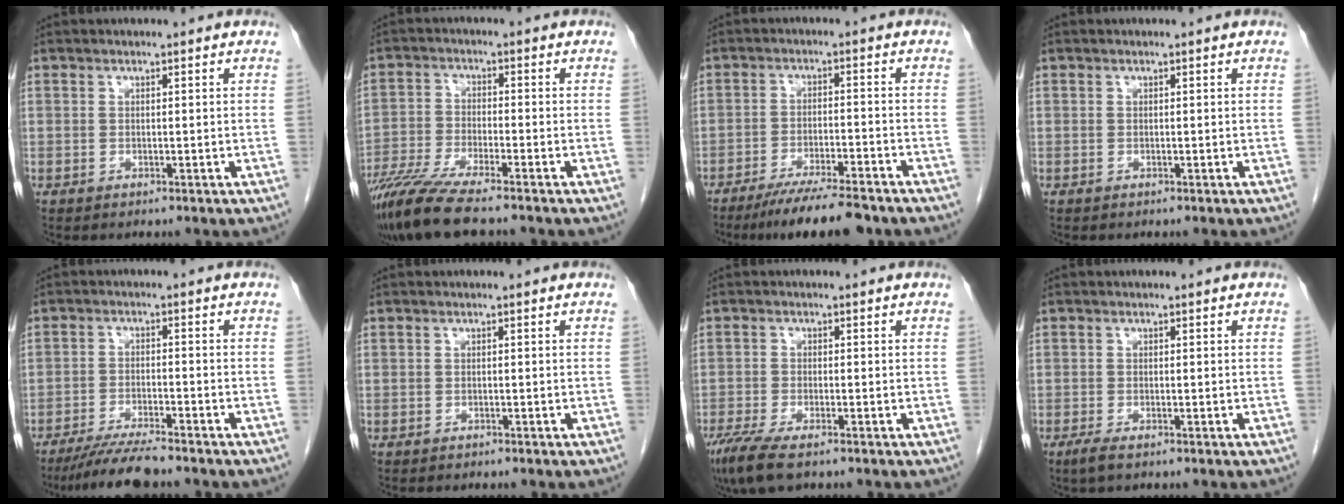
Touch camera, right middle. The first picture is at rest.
{"total": 9.2, "force": [-7.5, 0.1, 5.4], "torque": [-0.101, -0.029, -0.135]}
{"total": 10.3, "force": [-8.5, 0.8, 5.8], "torque": [-0.086, -0.023, -0.134]}
{"total": 0.0}
{"total": 6.6, "force": [-5.6, -0.1, 3.3], "torque": [-0.056, -0.020, -0.100]}
{"total": 0.5, "force": [-0.5, 0.1, 0.1], "torque": [-0.011, -0.002, -0.010]}
{"total": 6.4, "force": [-4.5, 1.2, 4.3], "torque": [-0.086, -0.019, -0.078]}
{"total": 1.7, "force": [-1.2, 0.3, 1.2], "torque": [-0.036, -0.007, -0.024]}